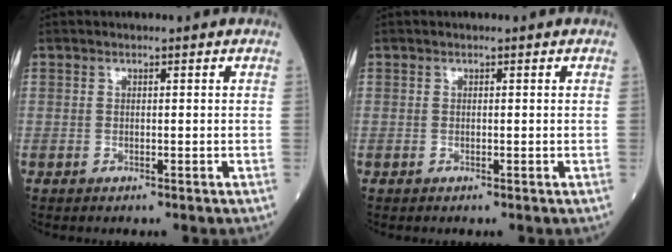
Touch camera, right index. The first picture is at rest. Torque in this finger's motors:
{"motor_torque": [0.00, 0.00, 0.00, 0.01]}